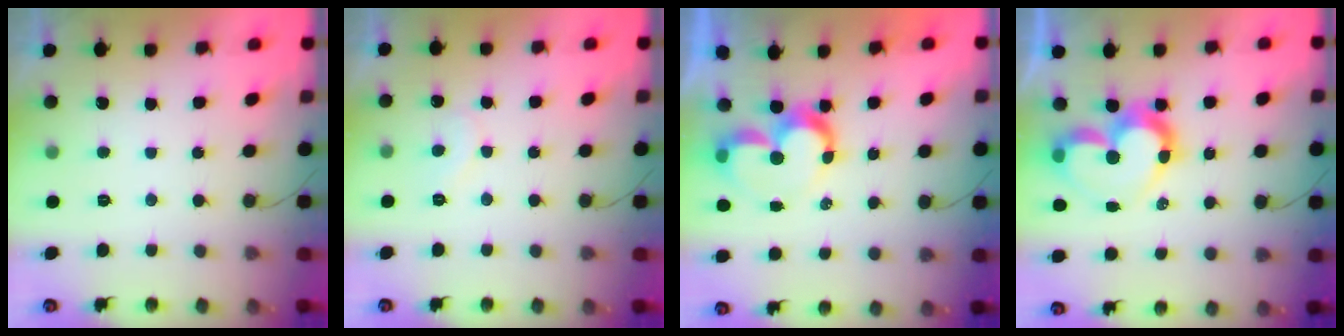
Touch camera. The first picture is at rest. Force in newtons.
{"total": 5.4, "press": 5.4, "slide": 0.5}
{"total": 9.3, "press": 9.2, "slide": 0.8}
{"total": 12.4, "press": 12.3, "slide": 1.1}